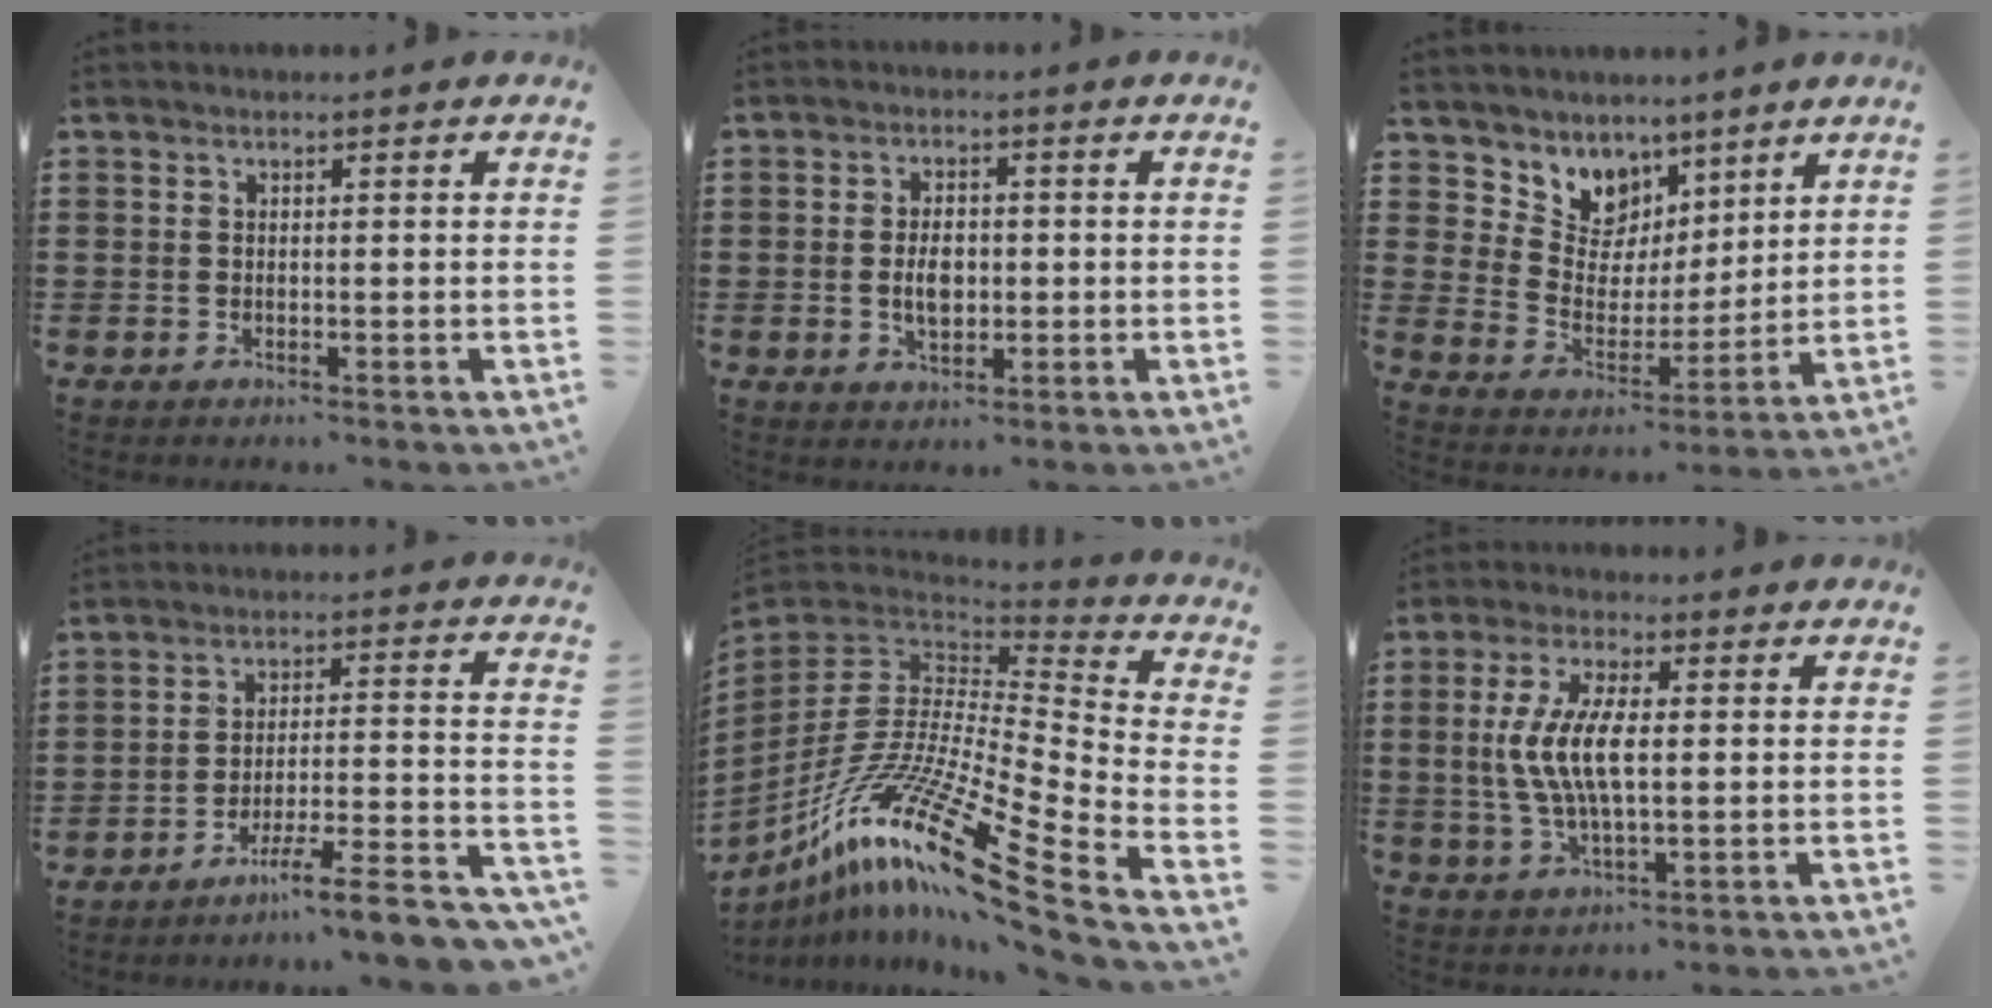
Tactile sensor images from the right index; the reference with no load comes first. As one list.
[{"total": 4.0, "force": [-0.3, 2.4, 3.2], "torque": [-0.053, 0.003, -0.007]}, {"total": 7.0, "force": [4.8, 5.1, -0.5], "torque": [-0.037, -0.056, 0.089]}, {"total": 7.4, "force": [-6.3, 0.2, 3.9], "torque": [-0.056, -0.005, -0.122]}, {"total": 19.8, "force": [-11.6, 4.4, 15.4], "torque": [-0.334, 0.014, -0.227]}, {"total": 9.0, "force": [0.4, 3.2, 8.4], "torque": [-0.189, -0.003, -0.003]}]